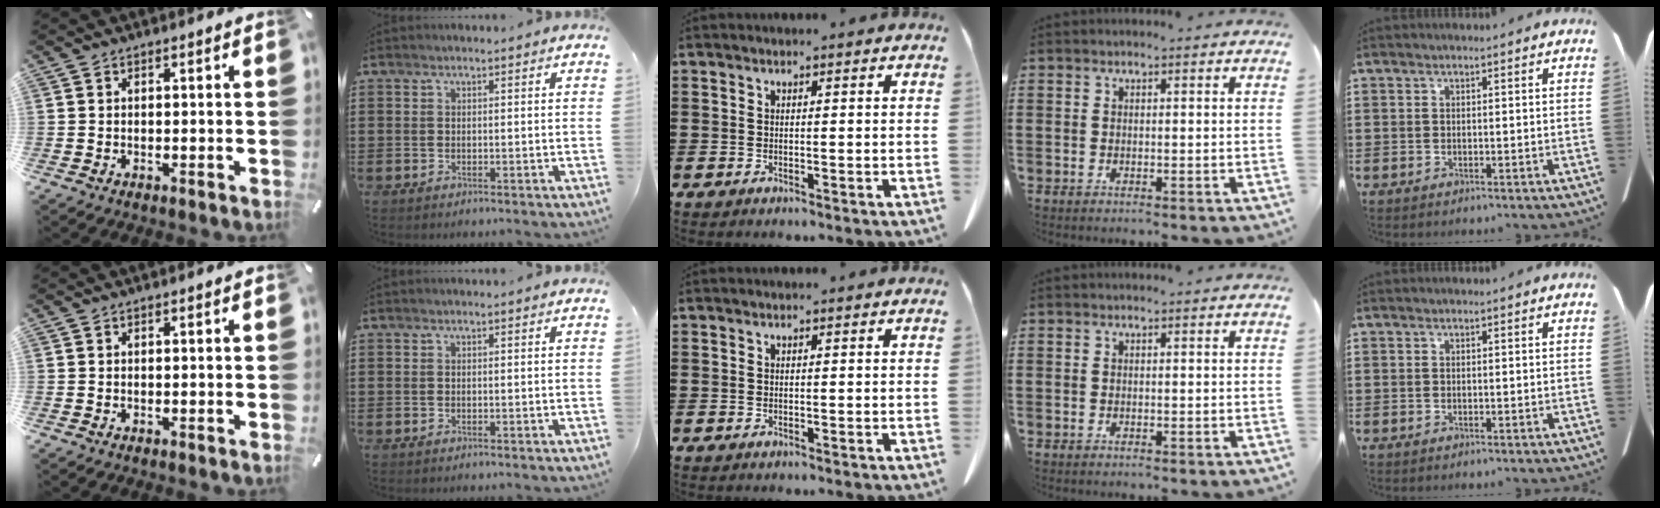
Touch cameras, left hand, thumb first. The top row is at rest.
{}